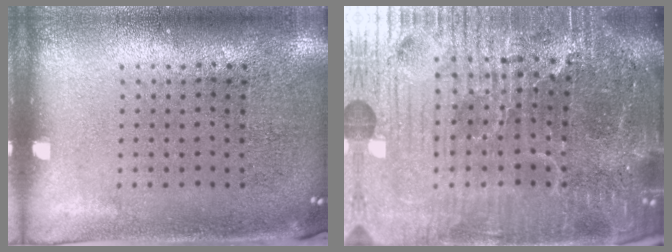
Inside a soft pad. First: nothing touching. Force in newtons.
{"total": 7.4, "press": 6.6, "slide": 3.3}